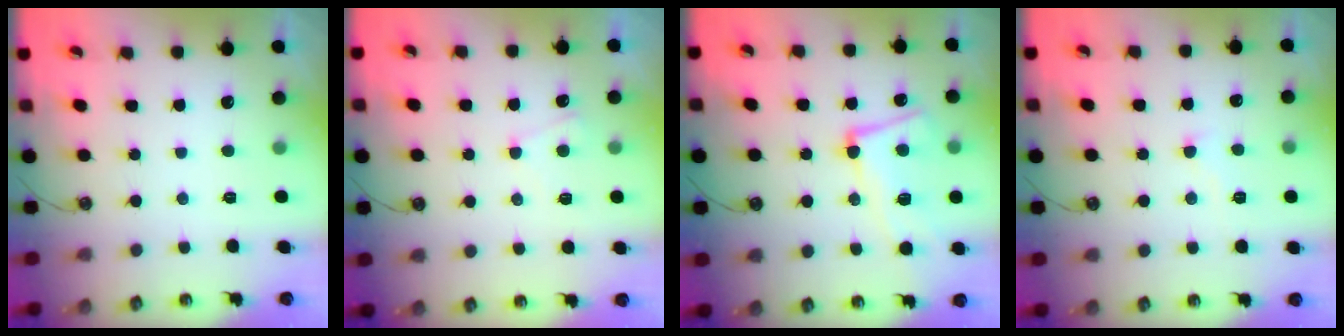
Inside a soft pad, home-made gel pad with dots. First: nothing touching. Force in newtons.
{"total": 2.2, "press": 2.1, "slide": 0.6}
{"total": 8.9, "press": 8.6, "slide": 2.1}
{"total": 2.6, "press": 2.6, "slide": 0.6}